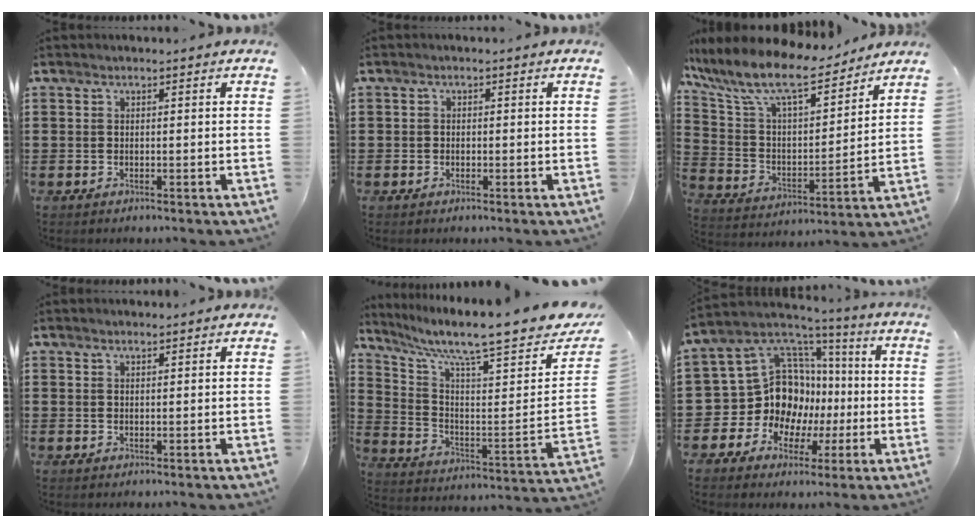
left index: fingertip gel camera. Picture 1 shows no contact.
{"total": 0.6, "force": [-0.3, 0.5, 0.2], "torque": [-0.005, 0.001, -0.006]}
{"total": 10.9, "force": [9.0, 2.4, 5.8], "torque": [-0.150, -0.050, 0.154]}
{"total": 1.0, "force": [0.9, 0.0, 0.2], "torque": [-0.005, 0.000, 0.018]}
{"total": 9.3, "force": [7.9, 0.5, 4.9], "torque": [-0.109, -0.073, 0.122]}
{"total": 13.3, "force": [-0.3, 12.3, 5.2], "torque": [-0.149, -0.020, 0.008]}